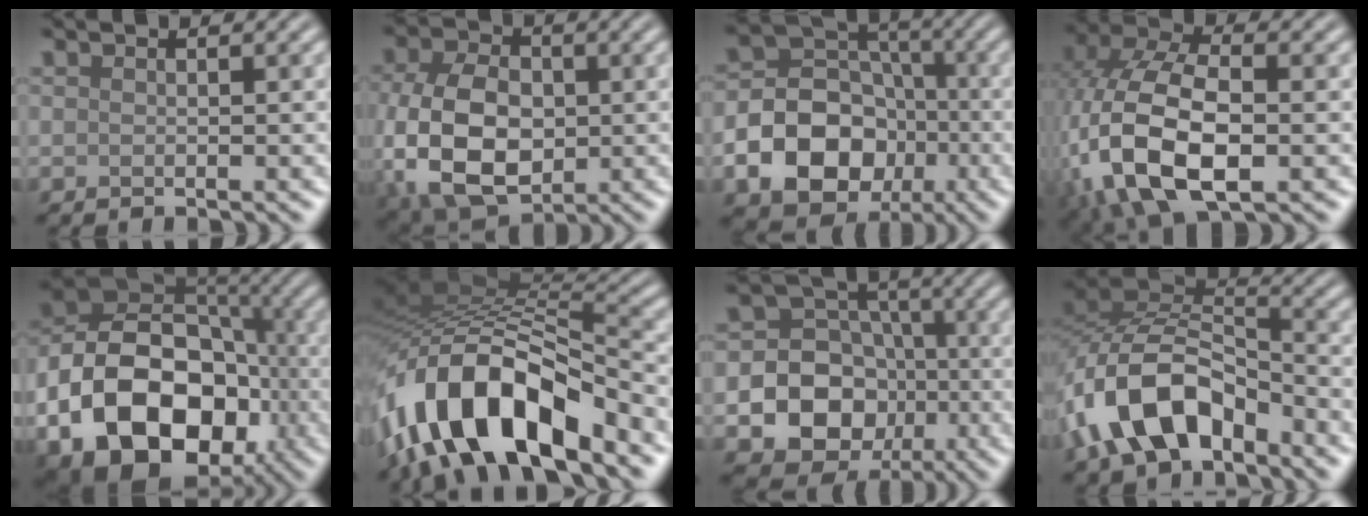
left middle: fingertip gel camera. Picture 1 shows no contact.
{"total": 11.1, "force": [-1.5, 7.6, 8.0], "torque": [-0.181, -0.019, -0.030]}
{"total": 10.9, "force": [-3.7, 8.7, 5.5], "torque": [-0.091, -0.009, -0.090]}
{"total": 12.4, "force": [-3.2, 7.3, 9.5], "torque": [-0.219, -0.015, -0.054]}
{"total": 16.3, "force": [-4.9, 11.7, 10.2], "torque": [-0.177, -0.025, -0.080]}
{"total": 14.4, "force": [-7.1, 6.1, 11.0], "torque": [-0.195, 0.005, -0.127]}
{"total": 14.0, "force": [-4.1, 12.7, 4.5], "torque": [-0.087, -0.030, -0.078]}
{"total": 9.5, "force": [-5.1, 5.1, 6.2], "torque": [-0.120, 0.012, -0.104]}